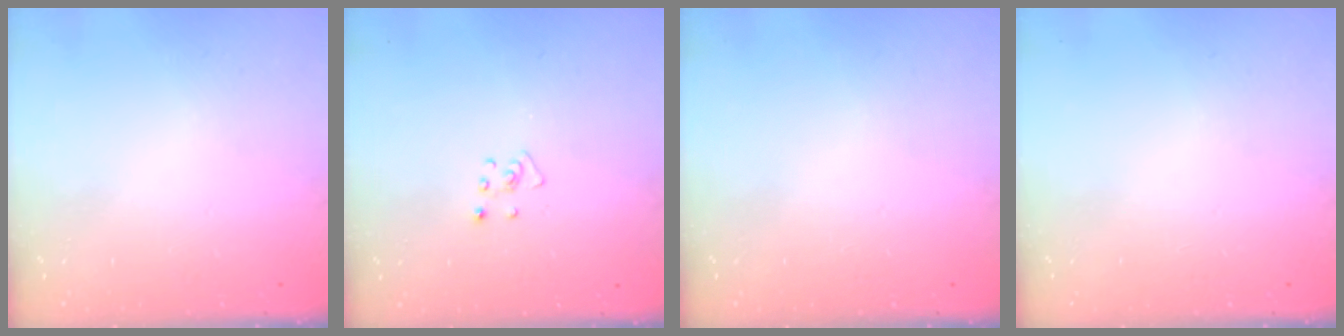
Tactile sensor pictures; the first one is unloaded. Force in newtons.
{"total": 3.6, "press": 3.6, "slide": 0.2}
{"total": 0.0}
{"total": 0.0}